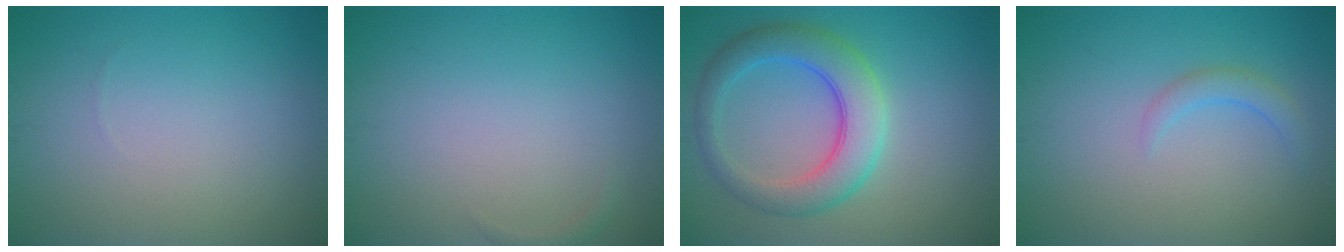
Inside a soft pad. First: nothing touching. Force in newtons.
{"total": 0.6, "press": 0.6, "slide": 0.1}
{"total": 5.9, "press": 5.9, "slide": 0.1}
{"total": 1.6, "press": 1.6, "slide": 0.2}